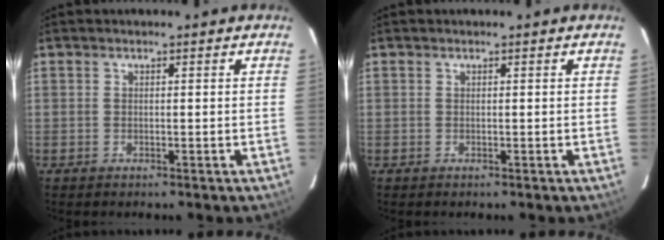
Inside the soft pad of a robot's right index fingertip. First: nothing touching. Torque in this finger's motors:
{"motor_torque": [0.00, 0.00, 0.00, 0.00]}